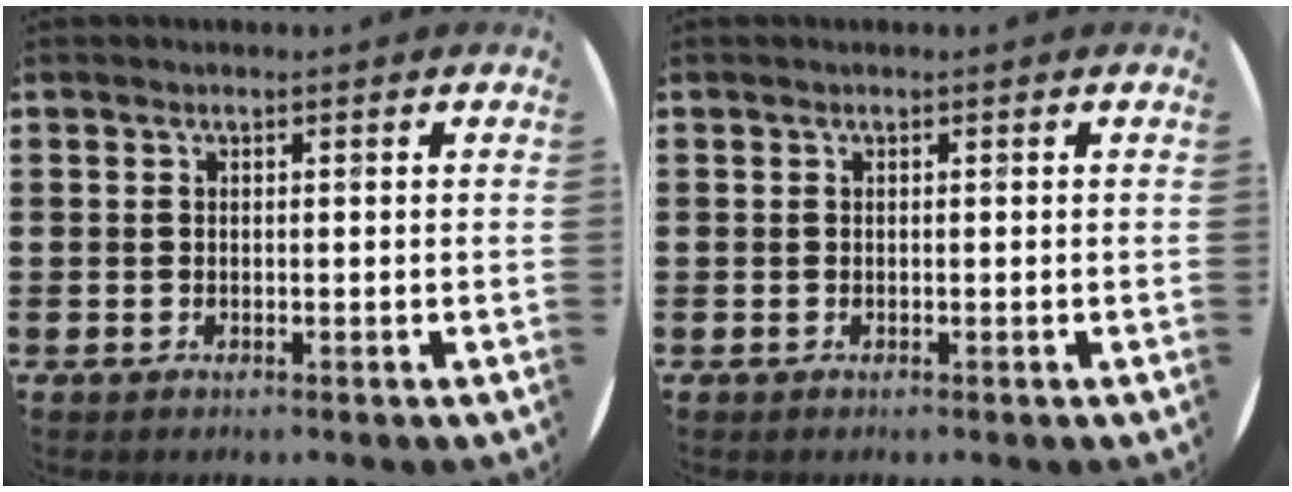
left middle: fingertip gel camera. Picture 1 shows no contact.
{"total": 0.0}